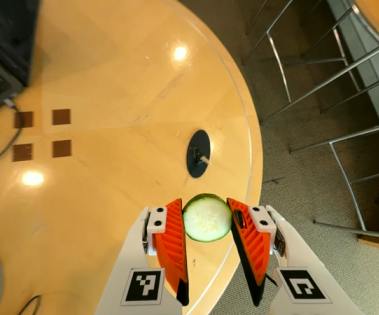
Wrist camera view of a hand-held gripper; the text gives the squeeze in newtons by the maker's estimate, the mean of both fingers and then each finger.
{"total": 10.4, "left": 10.3, "right": 10.5}